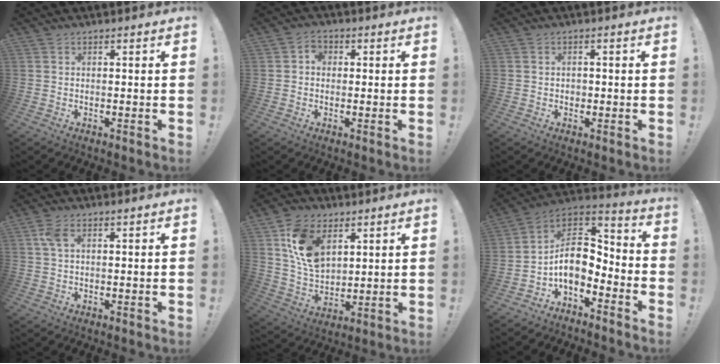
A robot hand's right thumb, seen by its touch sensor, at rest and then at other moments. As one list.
[{"total": 3.2, "force": [0.0, 2.7, 1.7], "torque": [-0.017, 0.003, -0.003]}, {"total": 1.3, "force": [-0.5, 1.1, 0.5], "torque": [0.000, 0.000, -0.012]}, {"total": 3.6, "force": [1.5, 1.6, 2.8], "torque": [-0.053, 0.001, 0.028]}, {"total": 13.9, "force": [6.7, 9.3, 8.0], "torque": [-0.140, -0.019, 0.129]}, {"total": 11.3, "force": [-1.8, 7.9, 7.9], "torque": [-0.130, 0.006, -0.027]}]